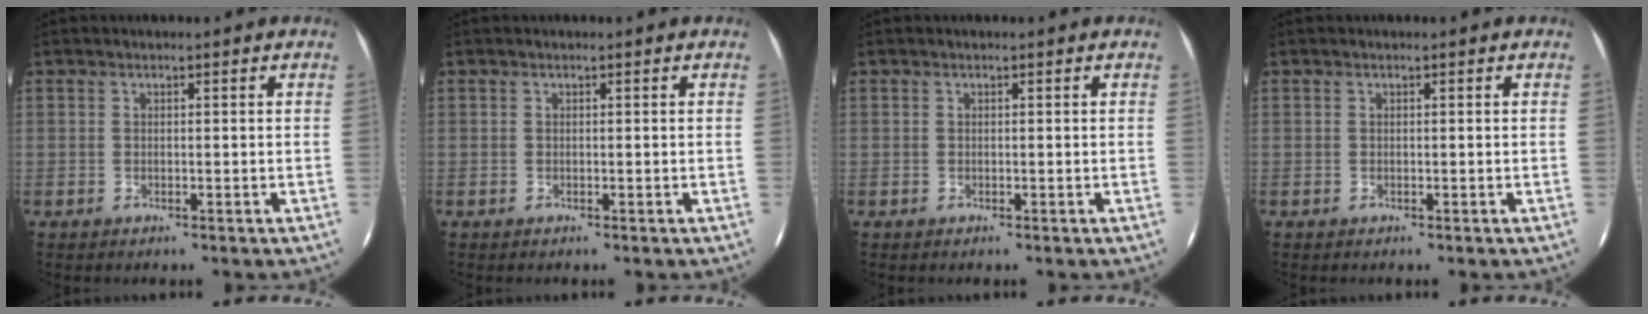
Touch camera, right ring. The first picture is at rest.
{"total": 0.0}
{"total": 0.0}
{"total": 0.0}